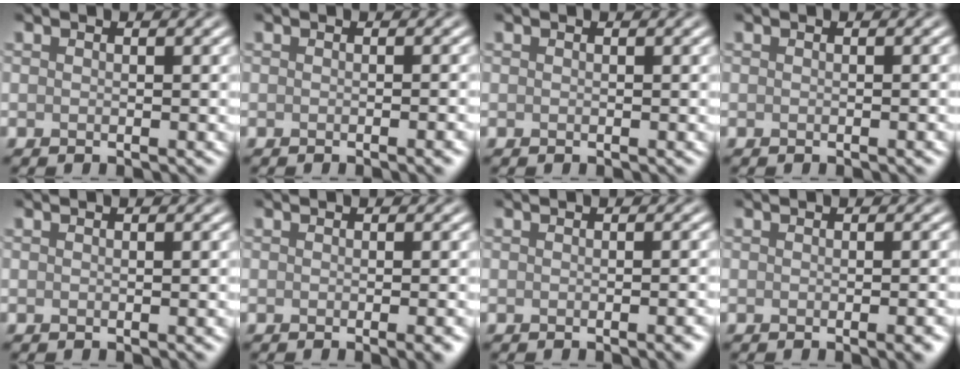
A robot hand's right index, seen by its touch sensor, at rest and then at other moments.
{"total": 2.1, "force": [-0.7, 0.6, 1.8], "torque": [-0.011, 0.001, -0.009]}
{"total": 0.0}
{"total": 0.9, "force": [-0.3, 0.2, 0.8], "torque": [-0.006, 0.003, -0.006]}
{"total": 0.6, "force": [-0.2, 0.1, 0.6], "torque": [-0.004, 0.003, -0.004]}
{"total": 2.5, "force": [-0.8, 0.8, 2.3], "torque": [-0.013, 0.000, -0.010]}
{"total": 2.1, "force": [-0.8, 0.6, 1.9], "torque": [-0.012, 0.002, -0.010]}
{"total": 2.5, "force": [-0.9, 0.8, 2.2], "torque": [-0.015, 0.002, -0.011]}